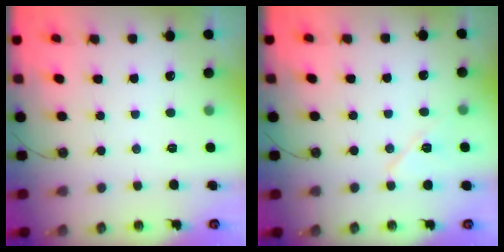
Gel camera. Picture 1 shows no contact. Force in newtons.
{"total": 8.2, "press": 6.9, "slide": 4.3}